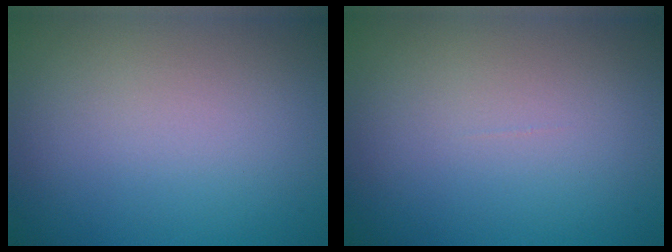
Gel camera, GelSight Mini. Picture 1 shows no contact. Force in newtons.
{"total": 0.0}